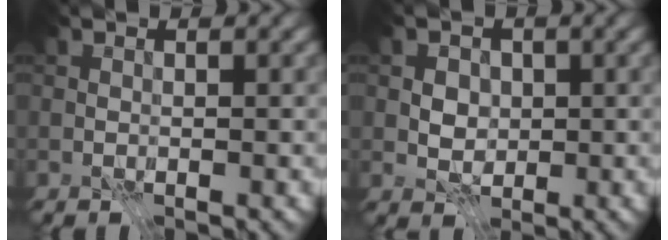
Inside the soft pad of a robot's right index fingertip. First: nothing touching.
{"total": 3.0, "force": [0.2, 2.5, 1.7], "torque": [-0.021, 0.009, -0.003]}